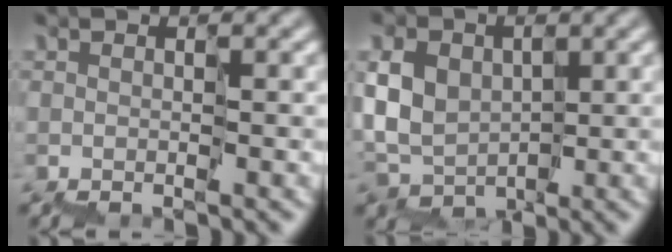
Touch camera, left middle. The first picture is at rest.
{"total": 5.1, "force": [0.9, 4.3, 2.6], "torque": [-0.047, 0.024, -0.001]}